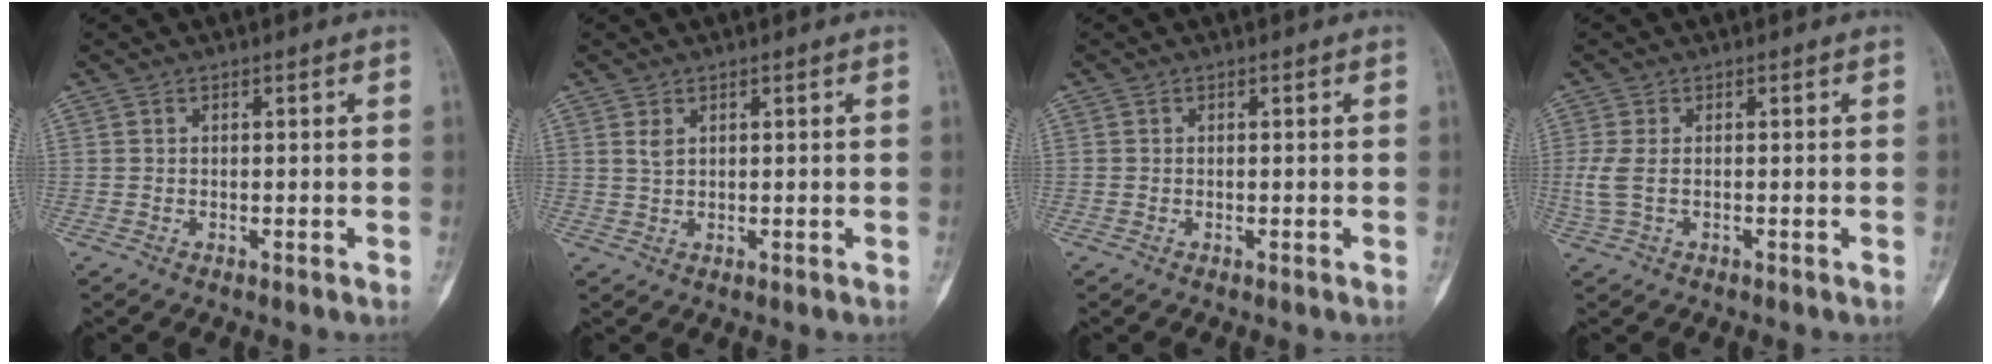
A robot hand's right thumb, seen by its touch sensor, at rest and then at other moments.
{"total": 1.4, "force": [0.7, 0.8, 0.9], "torque": [-0.012, -0.001, 0.017]}
{"total": 0.0}
{"total": 3.3, "force": [-0.2, 1.5, 2.9], "torque": [-0.093, -0.002, -0.002]}